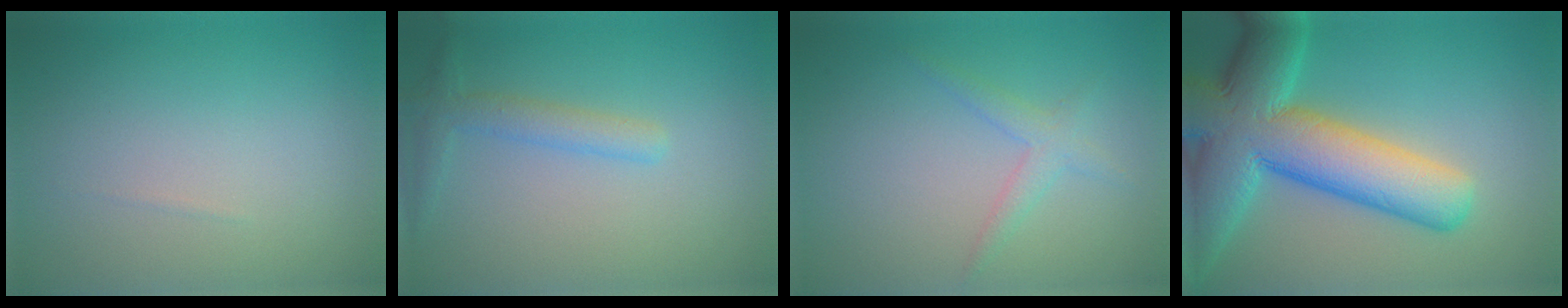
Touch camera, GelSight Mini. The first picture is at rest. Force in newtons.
{"total": 2.2, "press": 2.2, "slide": 0.1}
{"total": 1.8, "press": 1.8, "slide": 0.1}
{"total": 12.5, "press": 12.5, "slide": 0.7}